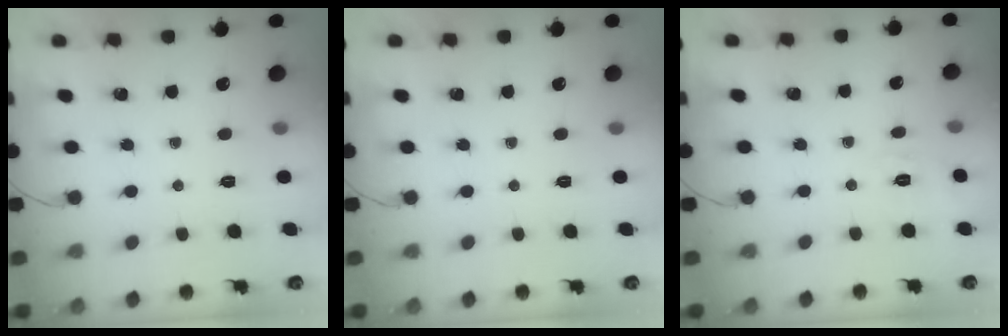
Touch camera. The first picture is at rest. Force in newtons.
{"total": 0.0}
{"total": 2.0, "press": 0.4, "slide": 1.9}